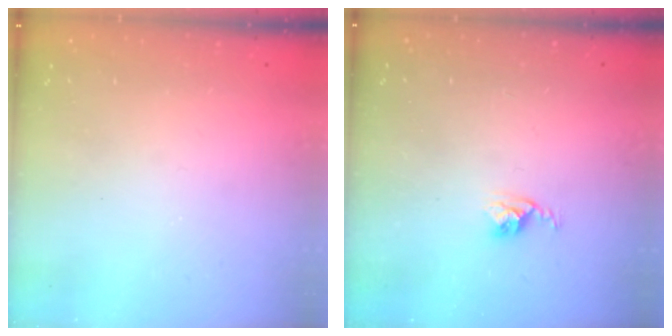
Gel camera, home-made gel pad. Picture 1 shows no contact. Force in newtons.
{"total": 2.5, "press": 2.5, "slide": 0.4}